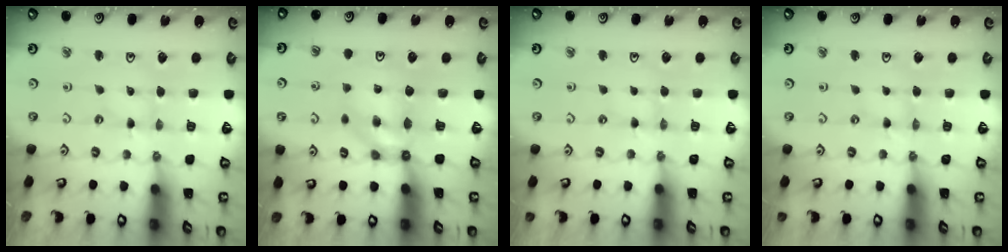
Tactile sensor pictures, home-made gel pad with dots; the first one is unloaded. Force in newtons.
{"total": 6.7, "press": 6.7, "slide": 0.2}
{"total": 1.6, "press": 1.5, "slide": 0.4}
{"total": 0.8, "press": 0.7, "slide": 0.2}